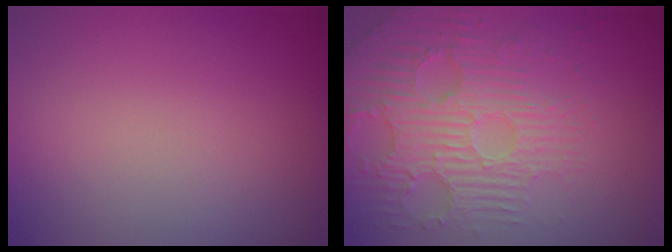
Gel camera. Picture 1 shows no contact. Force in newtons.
{"total": 5.9, "press": 3.8, "slide": 4.5}